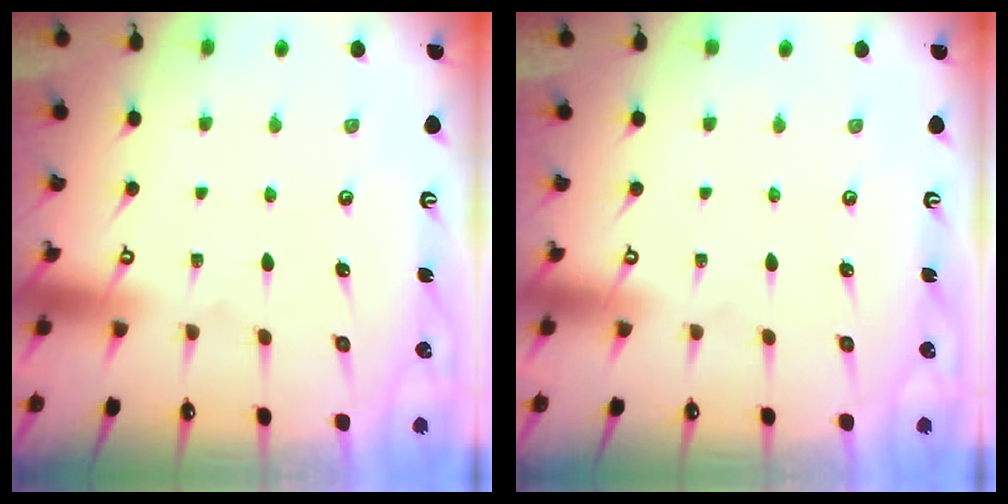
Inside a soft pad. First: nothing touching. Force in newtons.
{"total": 0.0}